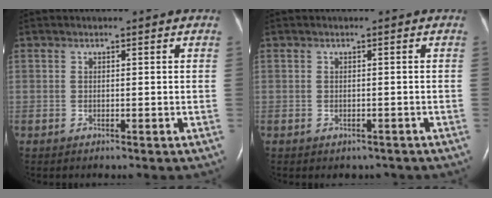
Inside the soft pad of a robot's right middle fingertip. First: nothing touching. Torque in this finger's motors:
{"motor_torque": [0.40, -0.32, 0.07, 0.00]}